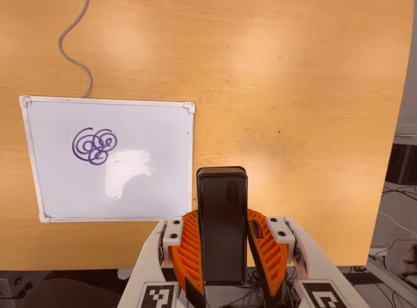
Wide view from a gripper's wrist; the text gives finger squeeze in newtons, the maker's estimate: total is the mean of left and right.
{"total": 6.7, "left": 5.3, "right": 8.1}